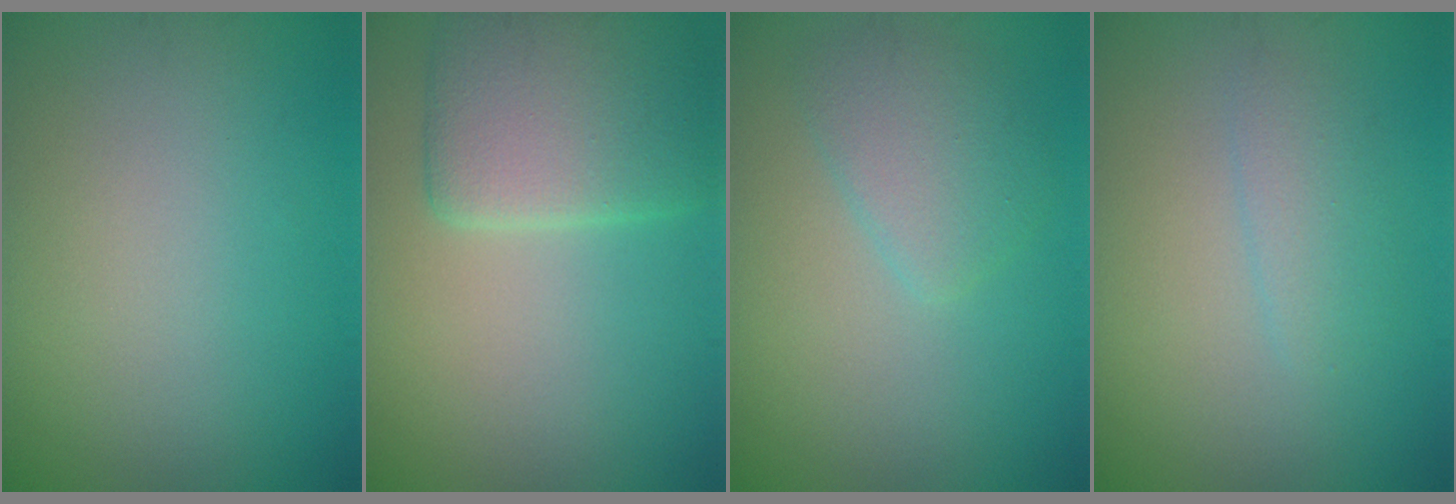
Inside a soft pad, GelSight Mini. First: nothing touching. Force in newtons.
{"total": 5.4, "press": 5.4, "slide": 0.3}
{"total": 2.7, "press": 2.7, "slide": 0.2}
{"total": 1.8, "press": 1.8, "slide": 0.0}